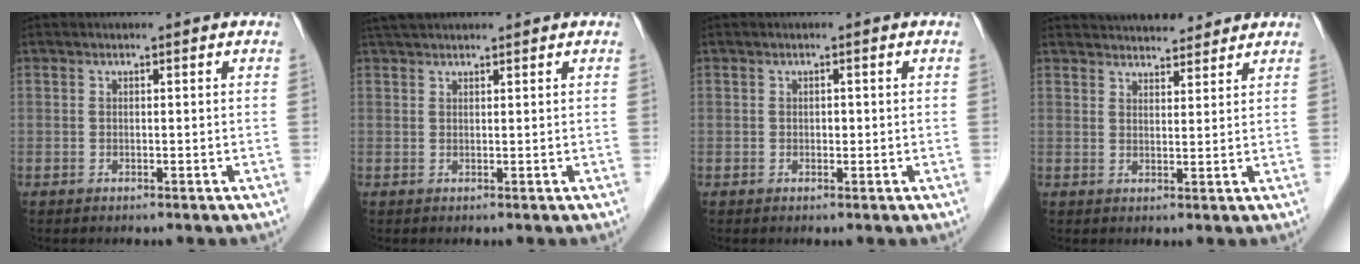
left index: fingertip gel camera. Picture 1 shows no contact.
{"total": 4.4, "force": [4.0, 0.6, 1.8], "torque": [-0.027, 0.036, 0.070]}
{"total": 0.6, "force": [0.0, 0.5, 0.4], "torque": [-0.007, 0.001, -0.001]}
{"total": 9.1, "force": [8.7, 2.0, 2.1], "torque": [-0.023, 0.017, 0.120]}